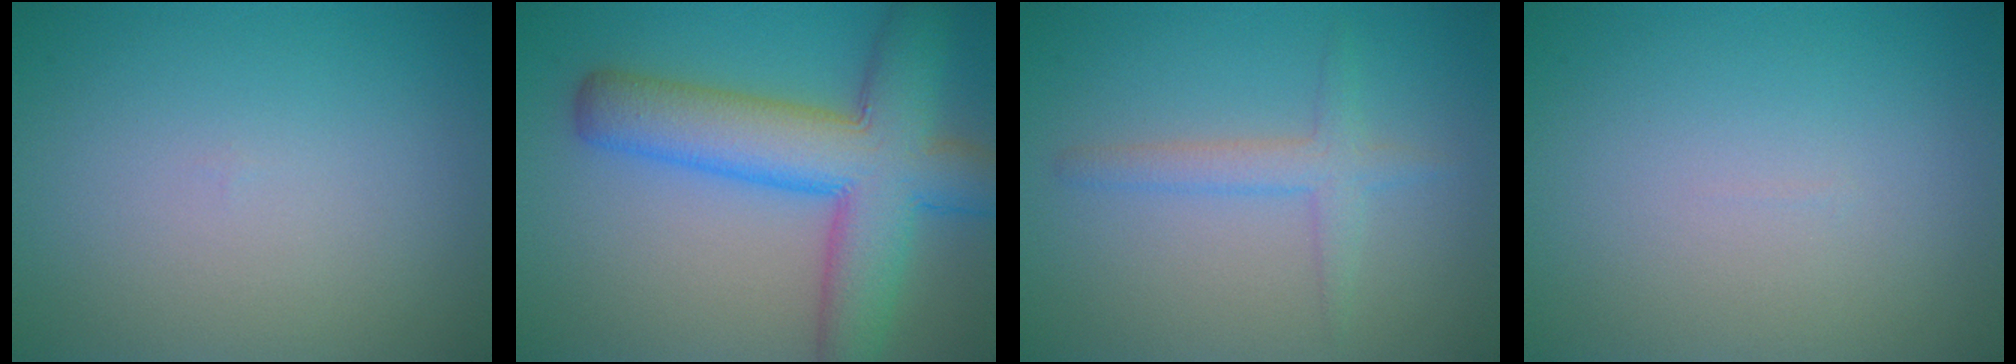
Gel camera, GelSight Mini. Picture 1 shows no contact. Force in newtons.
{"total": 9.9, "press": 9.9, "slide": 0.4}
{"total": 2.3, "press": 2.3, "slide": 0.1}
{"total": 0.0}